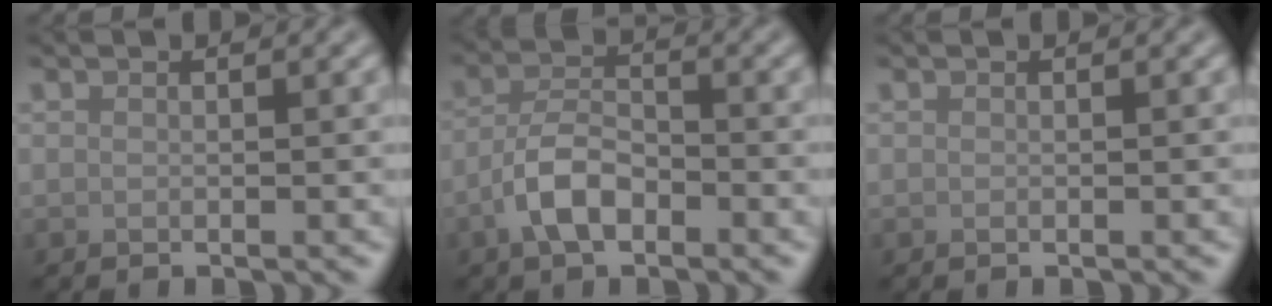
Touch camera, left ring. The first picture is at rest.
{"total": 4.2, "force": [-2.1, 2.0, 3.0], "torque": [-0.054, 0.008, -0.048]}
{"total": 0.0}